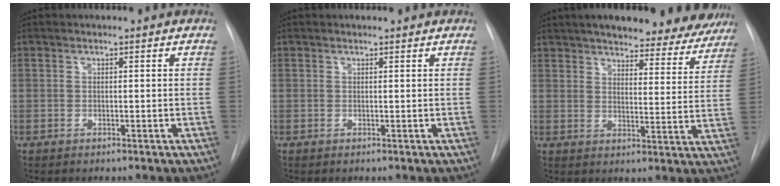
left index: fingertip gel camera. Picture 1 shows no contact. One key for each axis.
{"total": 1.5, "fx": 1.5, "fy": 0.2, "fz": 0.2, "tx": -0.009, "ty": 0.008, "tz": 0.014}
{"total": 23.3, "fx": 20.3, "fy": 6.3, "fz": 9.6, "tx": -0.146, "ty": -0.023, "tz": 0.242}